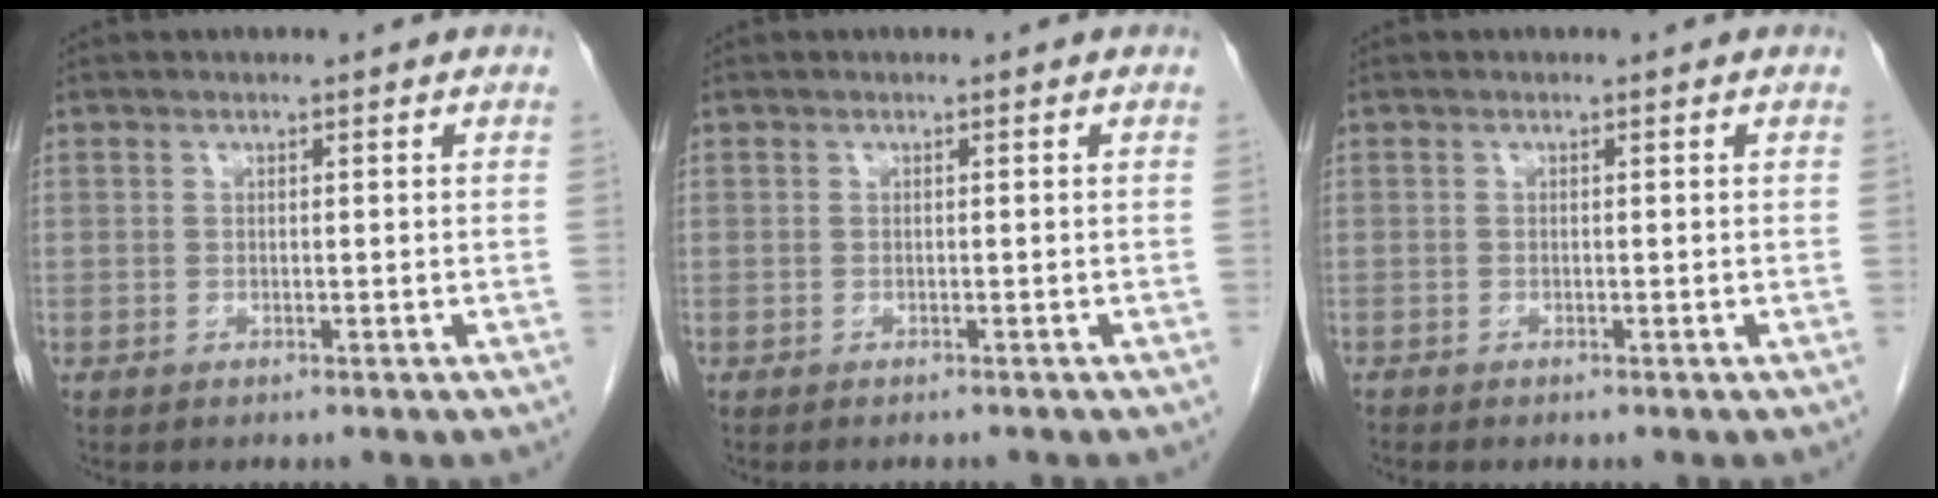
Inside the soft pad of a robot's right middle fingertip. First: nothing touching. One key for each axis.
{"total": 1.5, "fx": -1.4, "fy": 0.4, "fz": 0.5, "tx": -0.012, "ty": -0.003, "tz": -0.016}
{"total": 0.0}